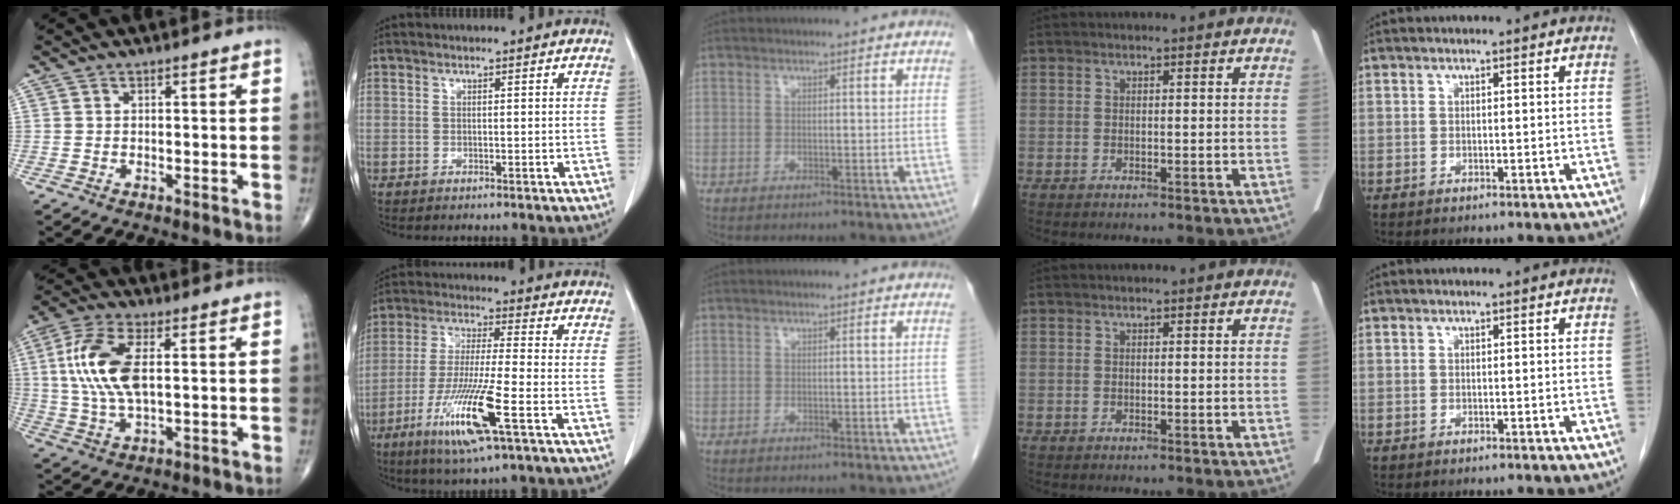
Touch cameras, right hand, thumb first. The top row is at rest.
{"thumb": {"total": 12.6, "force": [1.9, 5.5, 11.2], "torque": [-0.248, 0.003, 0.039]}, "index": {"total": 12.9, "force": [-5.7, 0.2, 11.6], "torque": [-0.236, -0.025, -0.104]}}